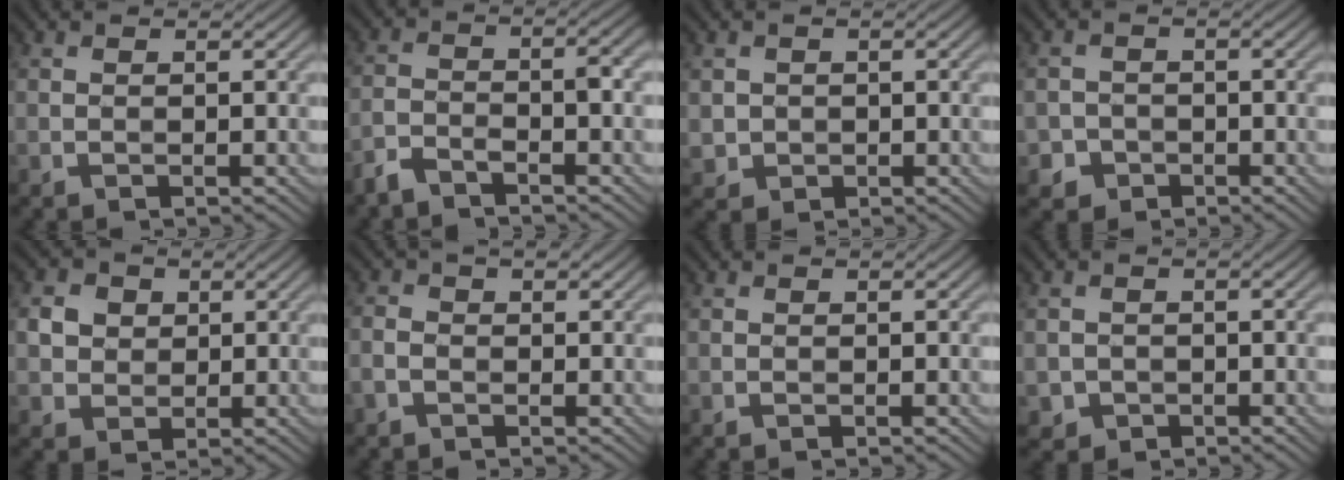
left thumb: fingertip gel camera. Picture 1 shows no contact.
{"total": 4.5, "force": [-3.2, 1.0, 2.9], "torque": [-0.060, -0.002, -0.072]}
{"total": 2.0, "force": [0.0, 2.0, 0.3], "torque": [-0.013, -0.009, 0.002]}
{"total": 2.6, "force": [-1.4, 2.2, 0.4], "torque": [0.001, -0.001, -0.029]}
{"total": 4.0, "force": [0.9, 3.6, 1.5], "torque": [-0.048, -0.003, 0.014]}
{"total": 2.0, "force": [-0.6, 1.2, 1.5], "torque": [-0.034, 0.004, -0.018]}
{"total": 0.0}
{"total": 1.8, "force": [-0.8, 1.6, 0.3], "torque": [-0.002, -0.008, -0.015]}